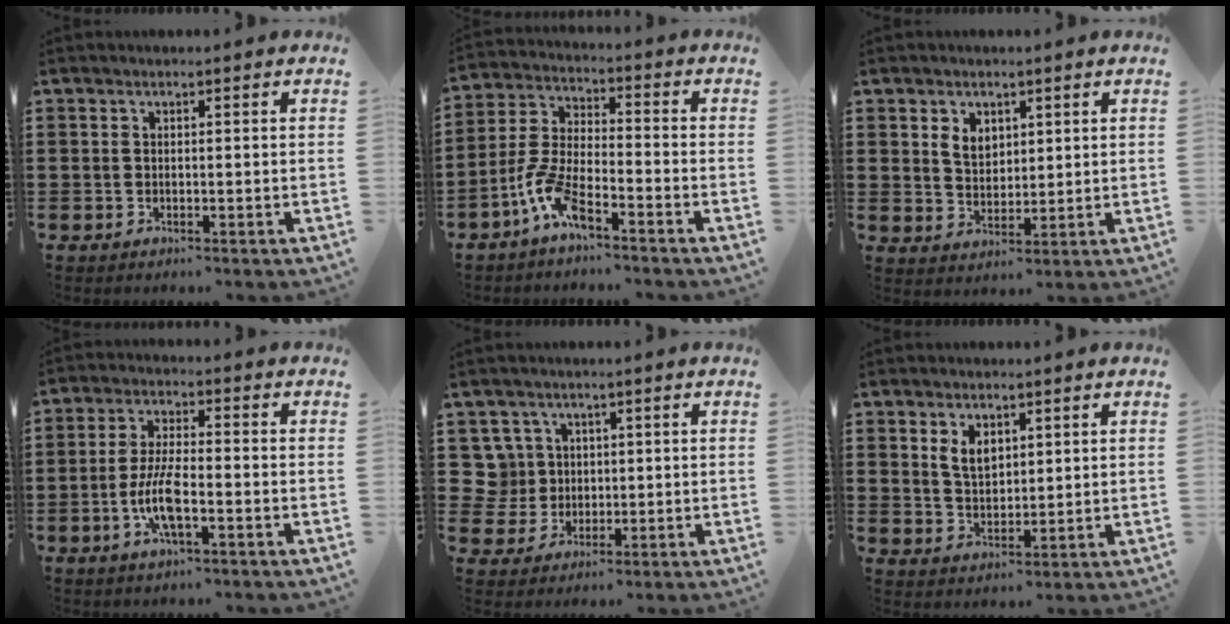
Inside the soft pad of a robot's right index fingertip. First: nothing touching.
{"total": 7.8, "force": [-5.2, 1.9, 5.5], "torque": [-0.147, -0.014, -0.105]}
{"total": 3.8, "force": [1.9, 2.8, 1.7], "torque": [-0.043, 0.011, 0.035]}
{"total": 7.1, "force": [-2.3, 2.0, 6.4], "torque": [-0.146, -0.011, -0.049]}
{"total": 5.6, "force": [1.4, 5.3, 0.9], "torque": [-0.053, 0.013, 0.026]}
{"total": 4.0, "force": [2.0, 2.6, 2.4], "torque": [-0.056, 0.009, 0.035]}